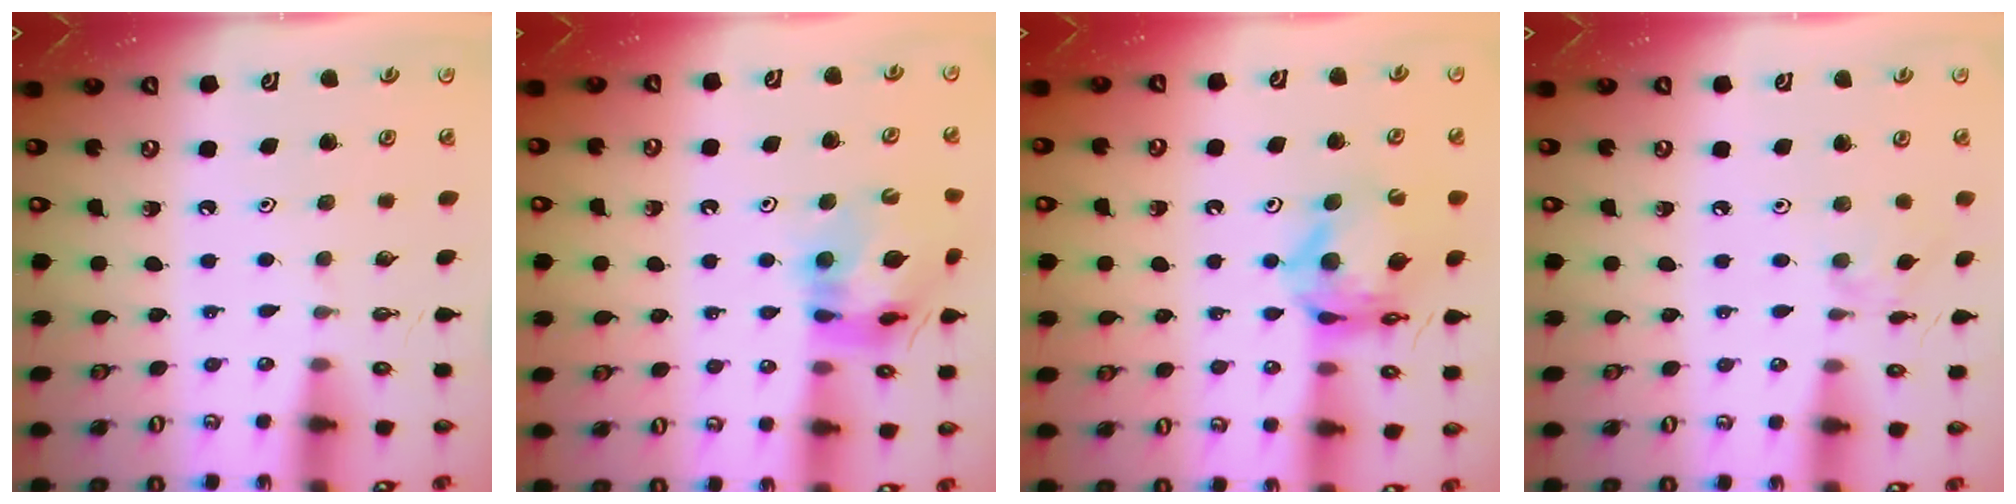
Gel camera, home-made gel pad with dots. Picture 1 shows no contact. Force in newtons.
{"total": 14.0, "press": 13.9, "slide": 1.8}
{"total": 11.5, "press": 11.4, "slide": 1.3}
{"total": 1.1, "press": 1.0, "slide": 0.2}